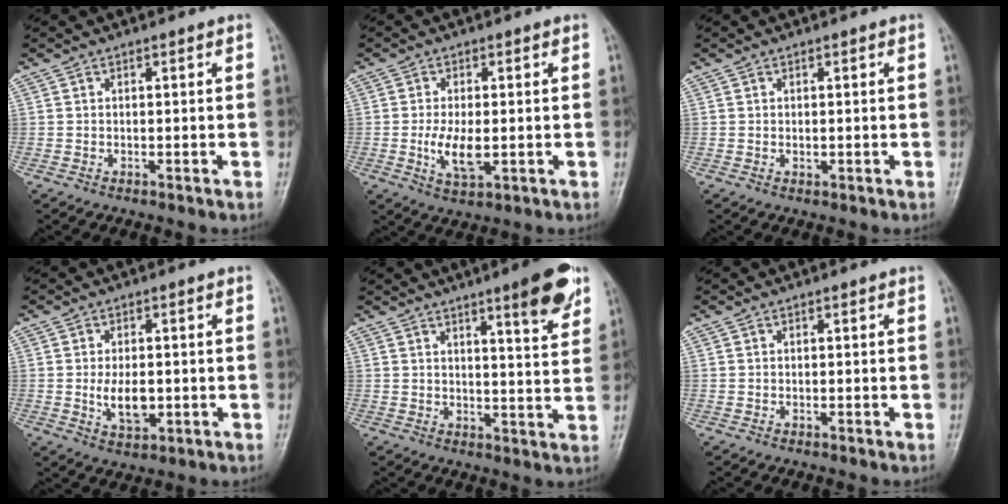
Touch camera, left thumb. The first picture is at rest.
{"total": 6.0, "force": [-0.9, 2.8, 5.3], "torque": [-0.102, -0.007, -0.013]}
{"total": 0.9, "force": [0.0, 0.6, 0.7], "torque": [-0.010, 0.006, 0.002]}
{"total": 5.8, "force": [-0.7, 3.3, 4.8], "torque": [-0.076, -0.005, -0.007]}
{"total": 9.4, "force": [5.7, 1.5, 7.3], "torque": [-0.086, -0.030, 0.073]}
{"total": 0.0}